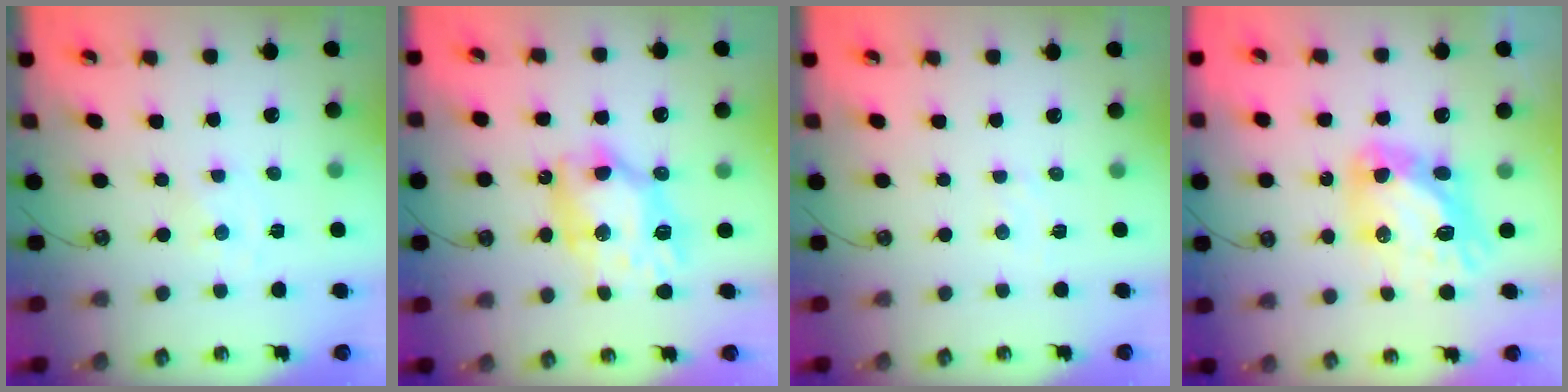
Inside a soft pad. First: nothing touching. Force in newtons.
{"total": 12.8, "press": 12.7, "slide": 1.3}
{"total": 3.5, "press": 3.4, "slide": 0.4}
{"total": 14.0, "press": 13.9, "slide": 1.2}